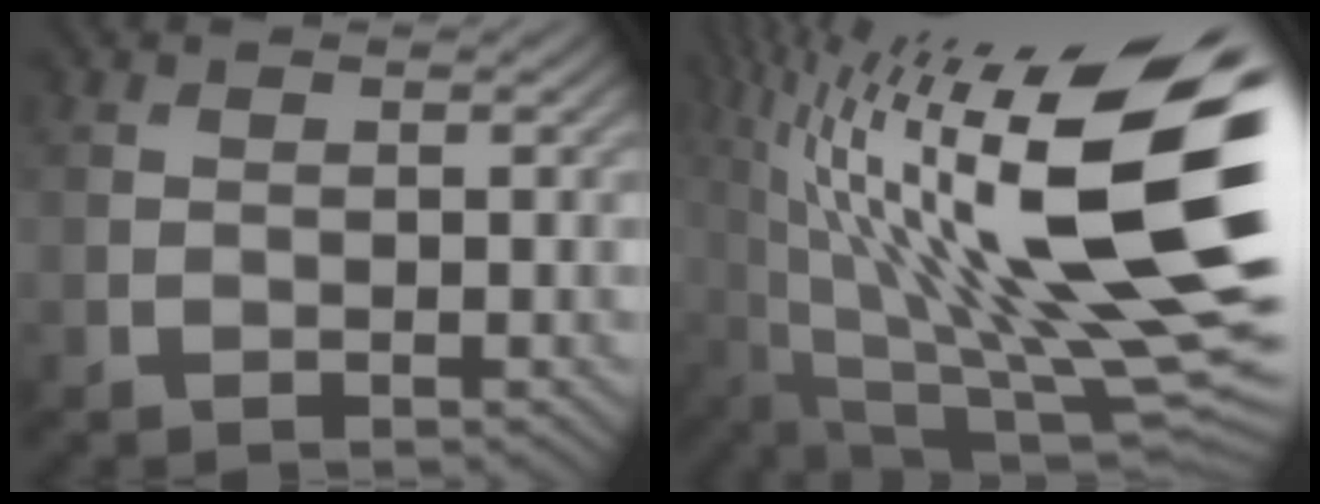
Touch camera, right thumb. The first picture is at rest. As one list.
[{"total": 21.1, "force": [2.9, 7.0, 19.7], "torque": [-0.358, -0.003, 0.056]}]